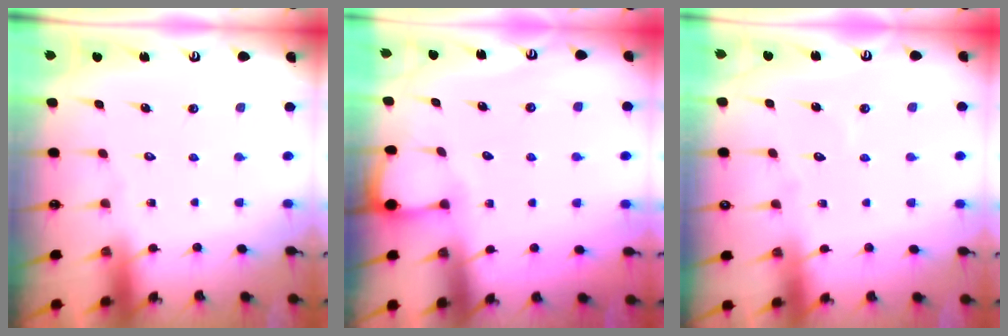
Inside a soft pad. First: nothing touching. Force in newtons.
{"total": 2.2, "press": 2.2, "slide": 0.4}
{"total": 2.5, "press": 2.5, "slide": 0.2}